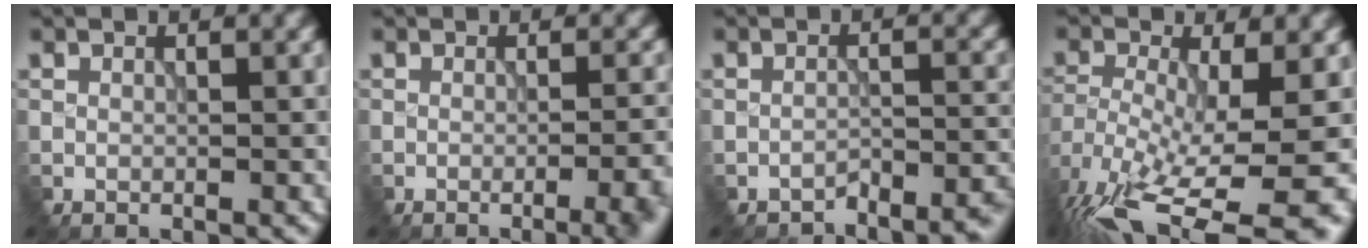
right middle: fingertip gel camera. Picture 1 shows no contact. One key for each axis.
{"total": 7.2, "fx": -2.6, "fy": 2.8, "fz": 6.1, "tx": -0.042, "ty": 0.009, "tz": -0.024}
{"total": 3.1, "fx": -3.1, "fy": 0.3, "fz": -0.2, "tx": -0.002, "ty": 0.006, "tz": -0.050}
{"total": 13.3, "fx": -7.2, "fy": 4.5, "fz": 10.2, "tx": -0.223, "ty": -0.025, "tz": -0.094}